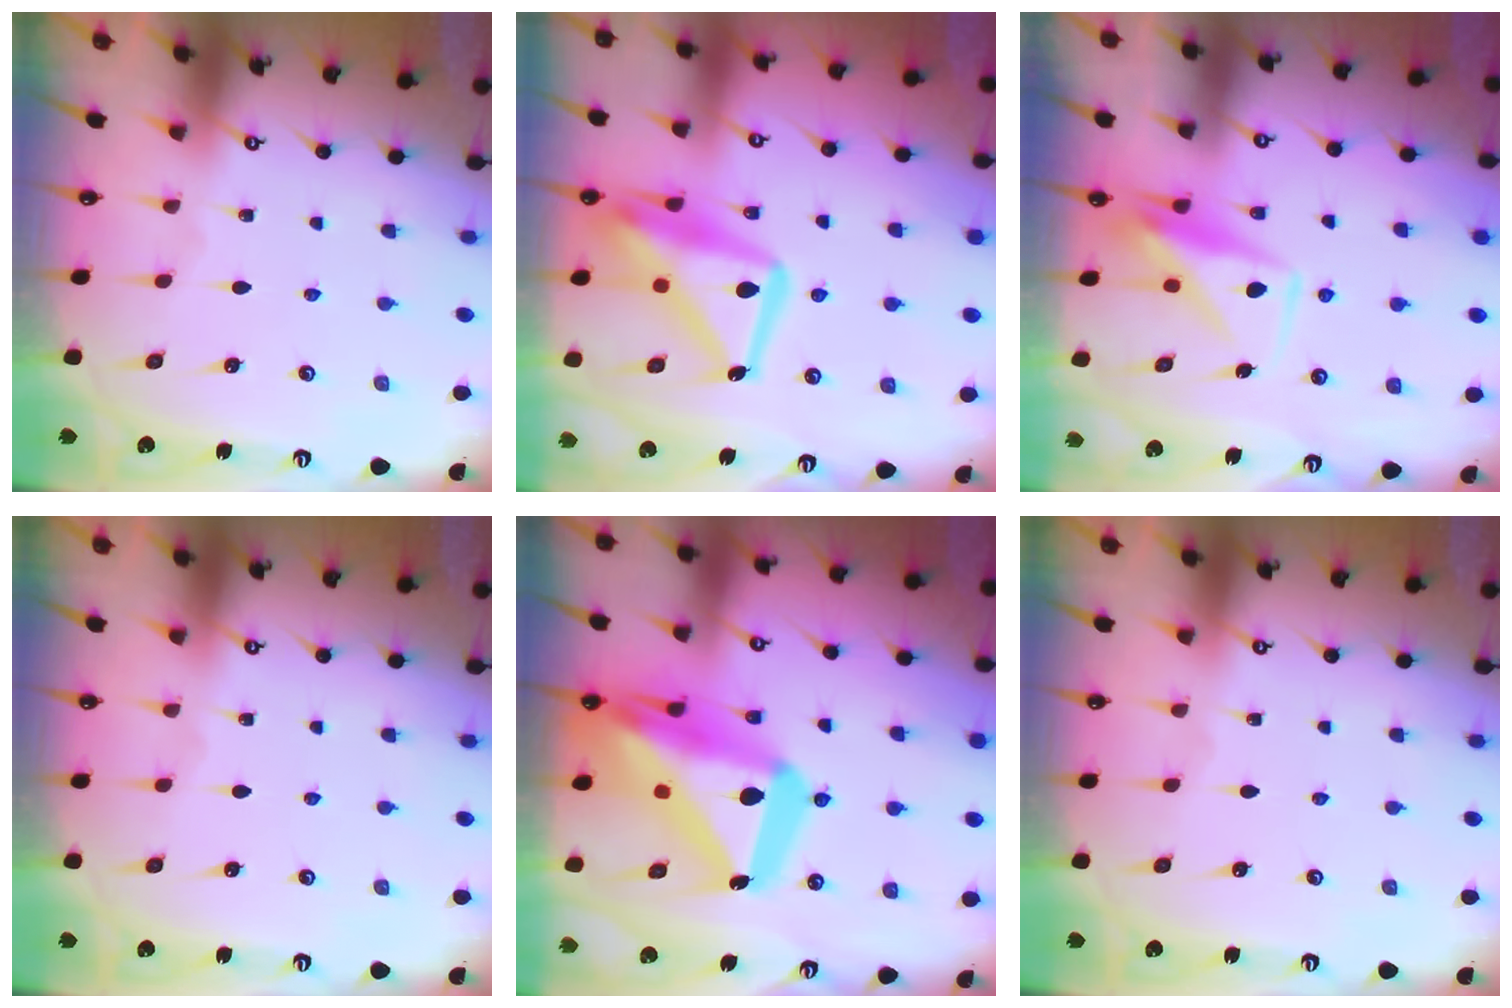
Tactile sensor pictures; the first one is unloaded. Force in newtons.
{"total": 18.9, "press": 18.8, "slide": 1.9}
{"total": 9.6, "press": 9.6, "slide": 0.3}
{"total": 0.0}
{"total": 26.5, "press": 26.3, "slide": 2.7}
{"total": 0.0}